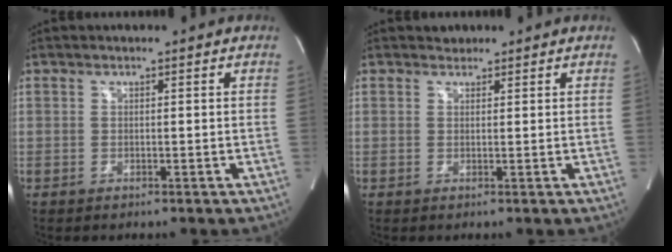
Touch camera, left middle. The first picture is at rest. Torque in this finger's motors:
{"motor_torque": [0.00, 0.07, -0.08, -0.01]}